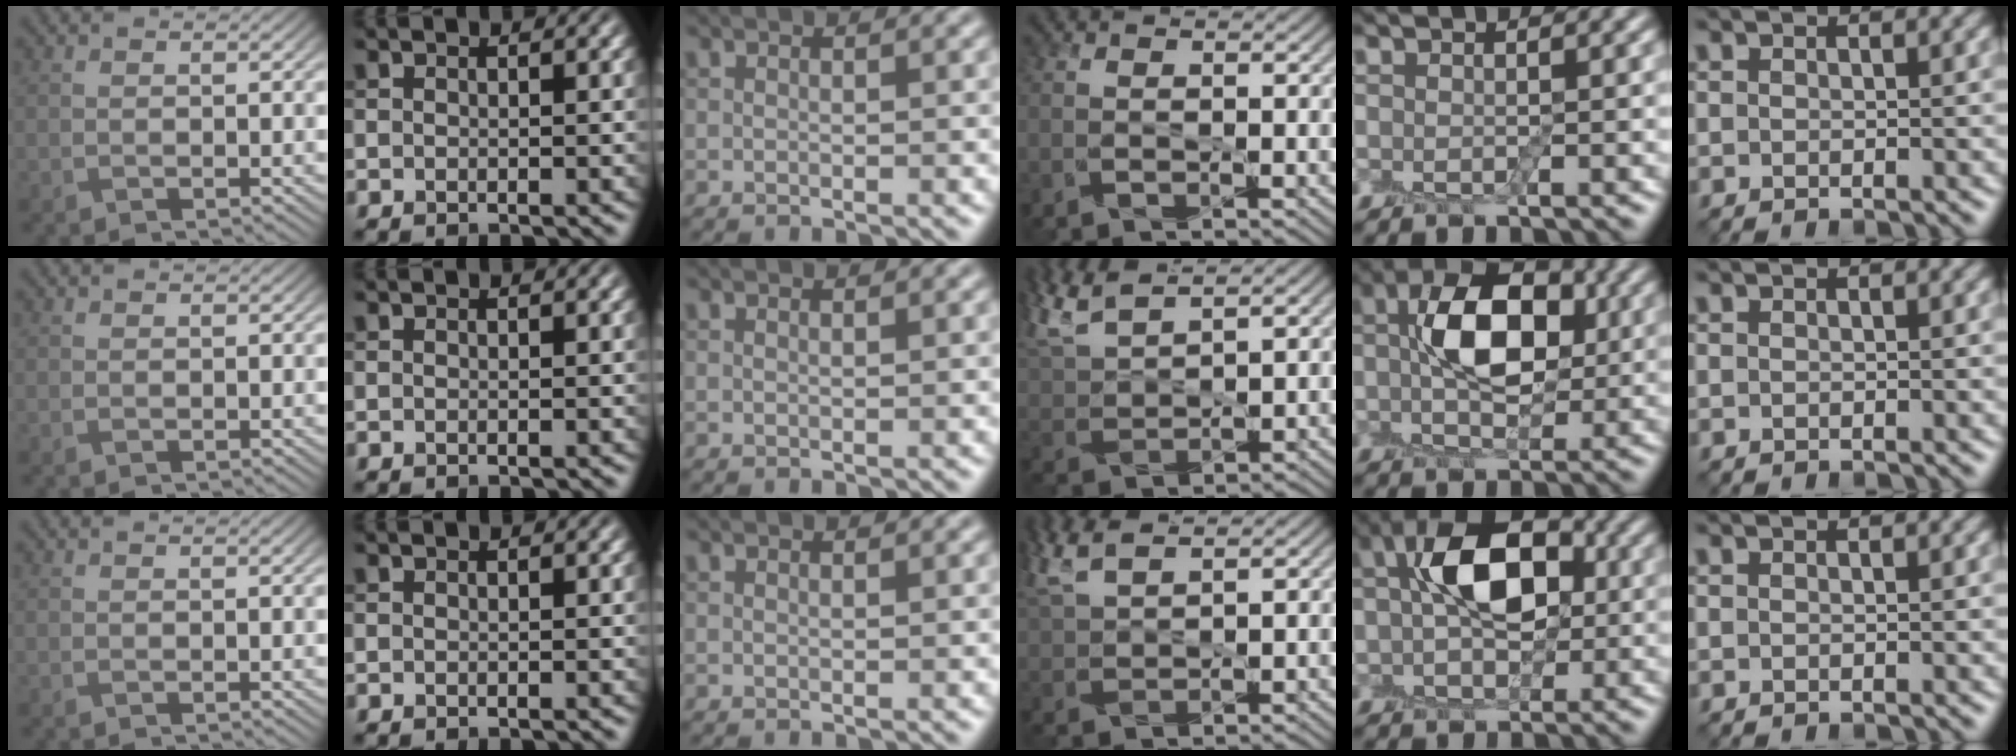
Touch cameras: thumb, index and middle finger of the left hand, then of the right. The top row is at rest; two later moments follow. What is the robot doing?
{"motion": "peel", "object": "shipping label"}